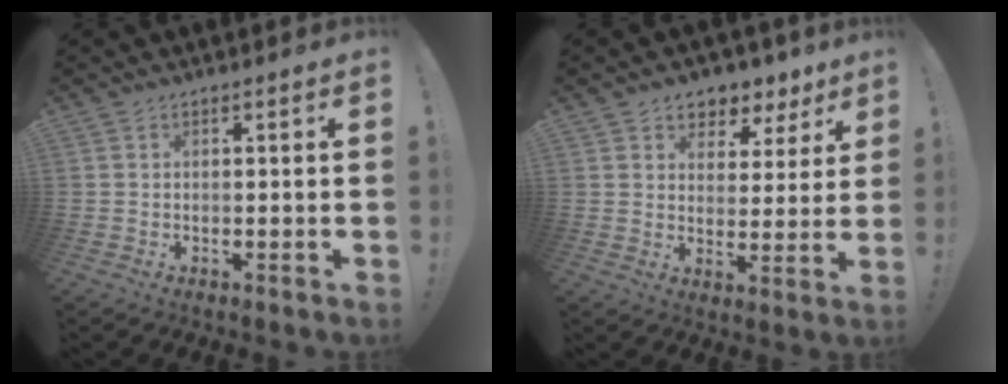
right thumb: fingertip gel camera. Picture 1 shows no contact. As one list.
[{"total": 6.2, "force": [4.0, 4.6, 1.1], "torque": [-0.003, -0.036, 0.073]}]